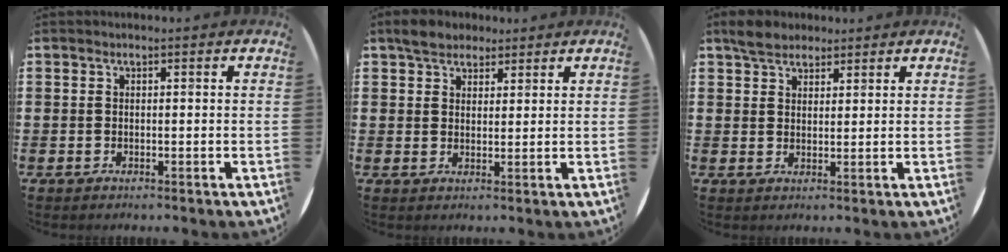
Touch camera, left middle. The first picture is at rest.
{"total": 3.5, "force": [3.0, 1.8, 0.5], "torque": [-0.003, 0.001, 0.053]}
{"total": 3.4, "force": [3.0, 1.6, 0.6], "torque": [-0.012, 0.003, 0.056]}